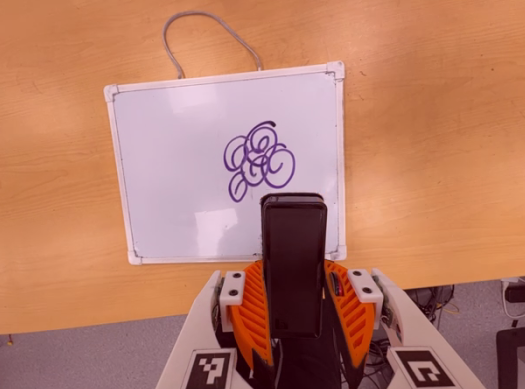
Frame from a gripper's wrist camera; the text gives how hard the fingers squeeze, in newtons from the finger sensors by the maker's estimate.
{"total": 4.9, "left": 3.4, "right": 6.3}